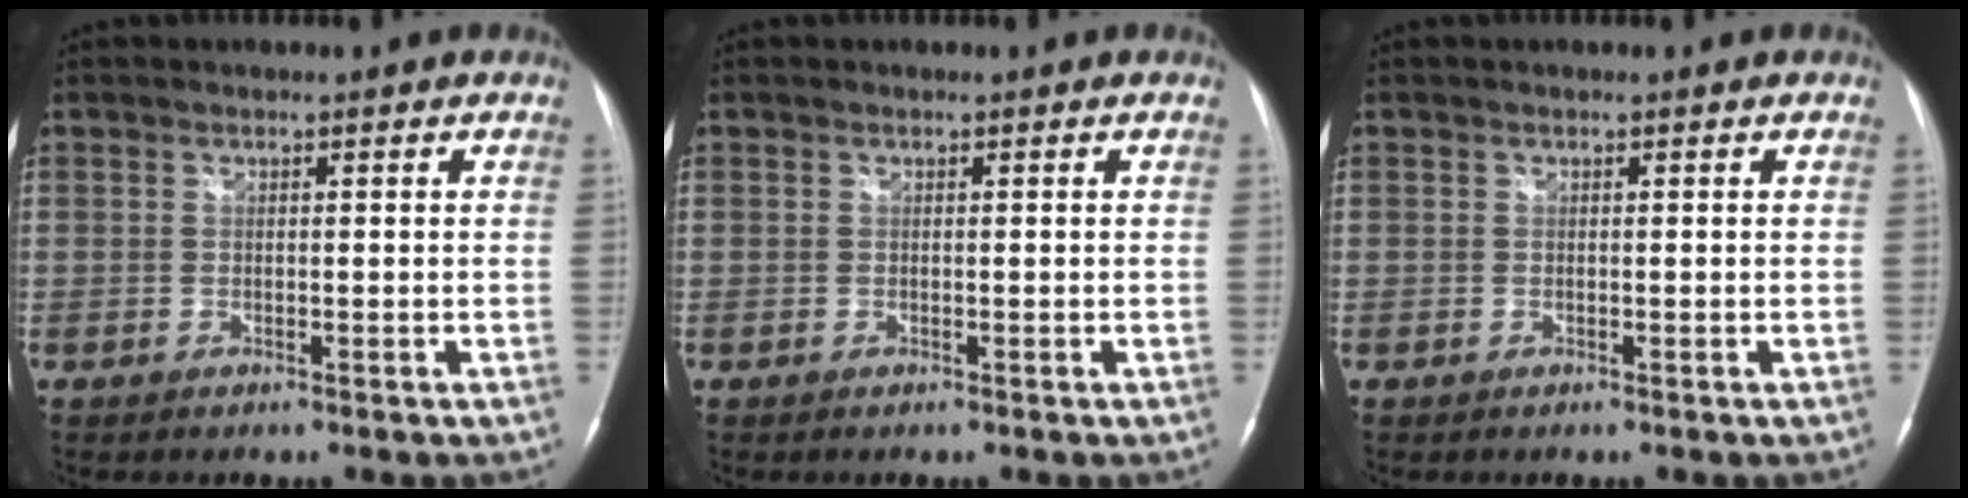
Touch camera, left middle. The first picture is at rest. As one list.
[{"total": 0.0}, {"total": 0.0}]